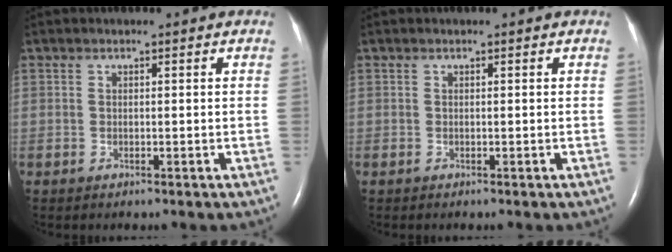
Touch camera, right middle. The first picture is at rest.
{"total": 0.0}